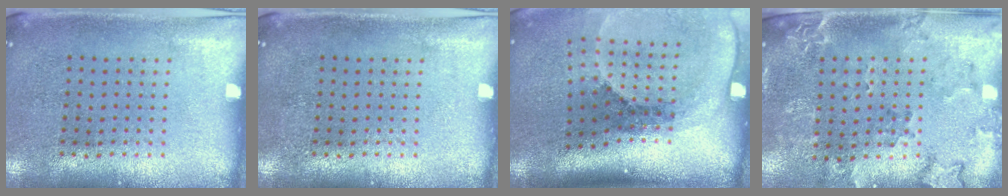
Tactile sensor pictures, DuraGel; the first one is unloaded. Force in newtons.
{"total": 0.0}
{"total": 2.6, "press": 1.9, "slide": 1.8}
{"total": 1.8, "press": 1.5, "slide": 0.9}